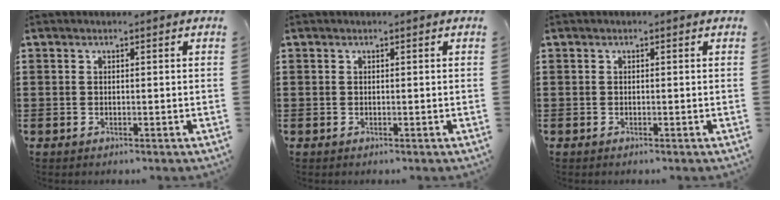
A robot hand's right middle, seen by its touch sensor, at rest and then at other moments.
{"total": 0.0}
{"total": 0.0}